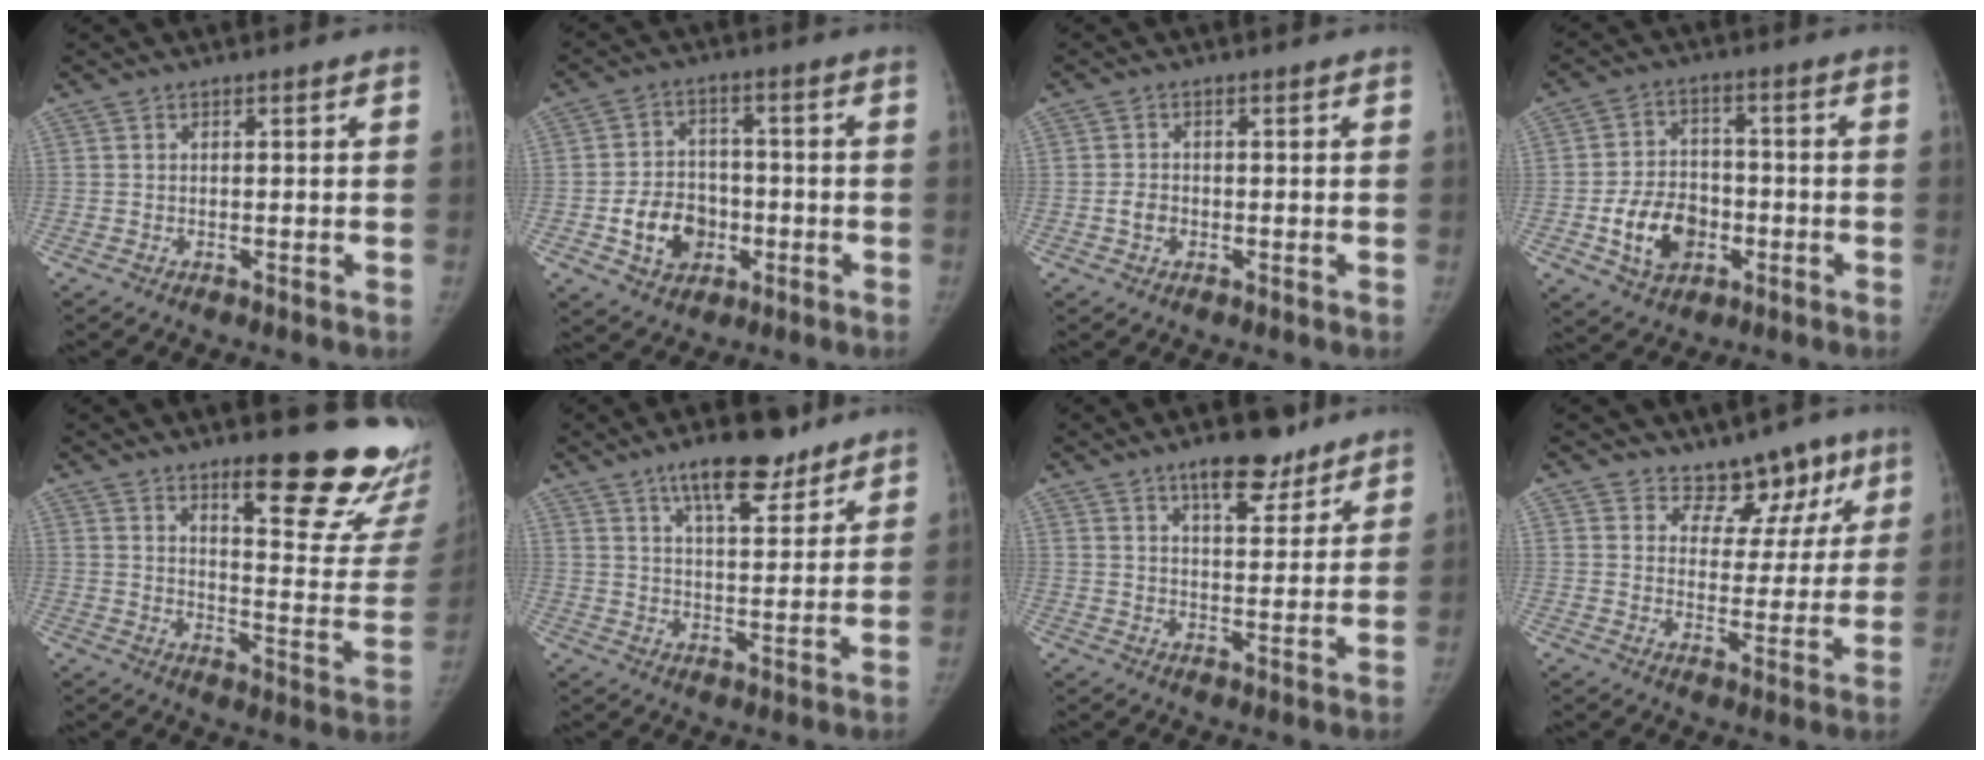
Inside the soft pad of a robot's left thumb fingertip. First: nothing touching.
{"total": 10.1, "force": [-2.9, 8.0, 5.4], "torque": [-0.060, 0.019, -0.046]}
{"total": 2.3, "force": [-0.6, 1.8, 1.3], "torque": [-0.019, 0.005, -0.011]}
{"total": 11.1, "force": [-3.4, 8.2, 6.7], "torque": [-0.089, 0.018, -0.055]}
{"total": 20.8, "force": [14.7, 5.1, 13.9], "torque": [-0.136, -0.116, 0.191]}
{"total": 11.2, "force": [7.8, 4.1, 7.0], "torque": [-0.084, -0.041, 0.123]}
{"total": 9.3, "force": [6.5, 3.8, 5.4], "torque": [-0.054, -0.039, 0.098]}
{"total": 9.7, "force": [7.1, 6.2, 2.2], "torque": [0.023, -0.039, 0.091]}